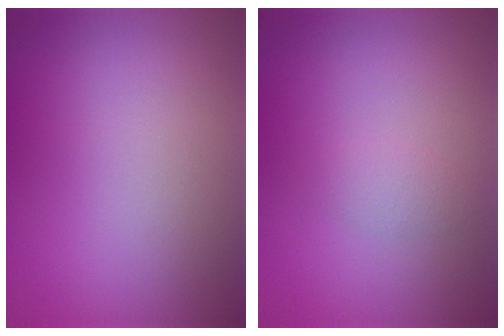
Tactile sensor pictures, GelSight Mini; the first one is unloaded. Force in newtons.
{"total": 1.2, "press": 1.2, "slide": 0.0}